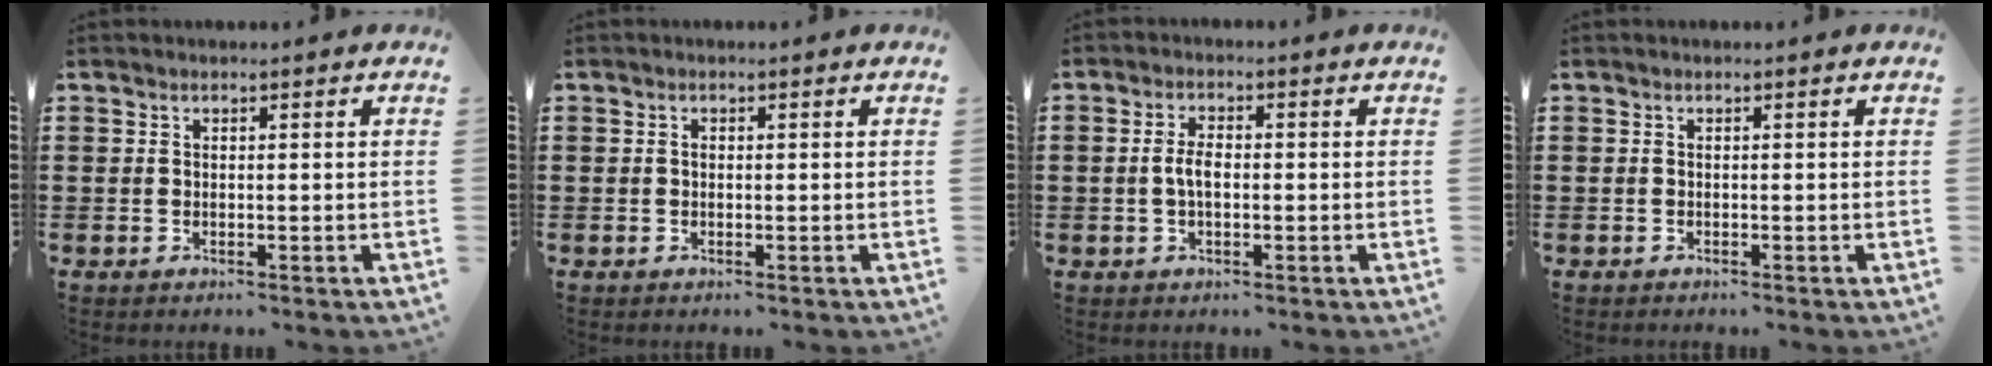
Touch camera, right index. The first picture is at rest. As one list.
[{"total": 0.5, "force": [-0.1, 0.4, 0.4], "torque": [-0.010, -0.001, -0.001]}, {"total": 3.2, "force": [-0.3, 1.4, 2.8], "torque": [-0.069, -0.002, -0.011]}, {"total": 0.0}]